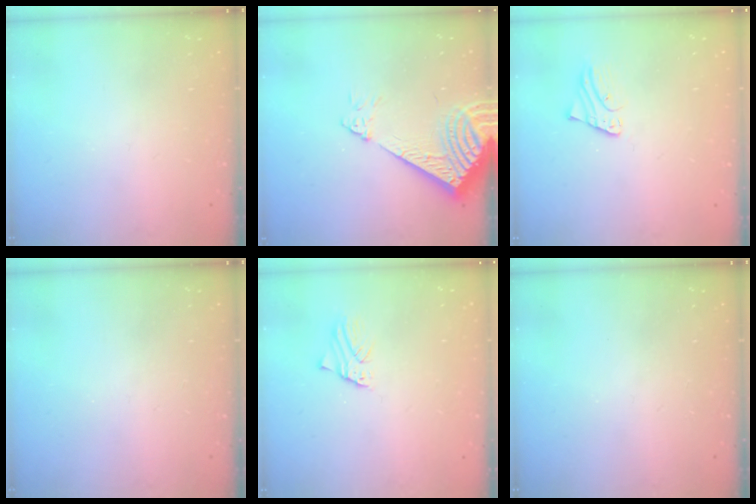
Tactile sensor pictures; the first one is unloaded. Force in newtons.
{"total": 10.2, "press": 10.0, "slide": 1.8}
{"total": 1.3, "press": 1.3, "slide": 0.1}
{"total": 0.0}
{"total": 1.6, "press": 1.6, "slide": 0.3}
{"total": 0.0}